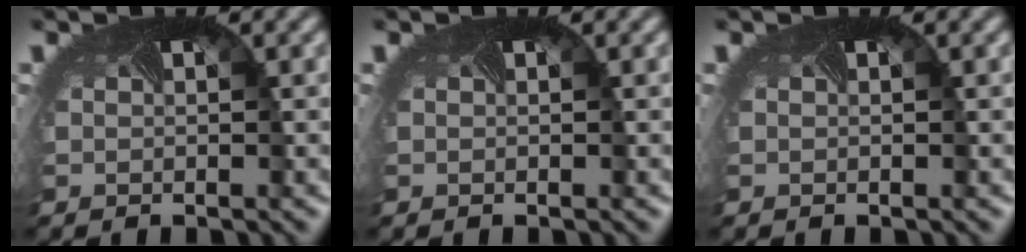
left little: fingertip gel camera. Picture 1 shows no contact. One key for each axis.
{"total": 0.0}
{"total": 0.0}